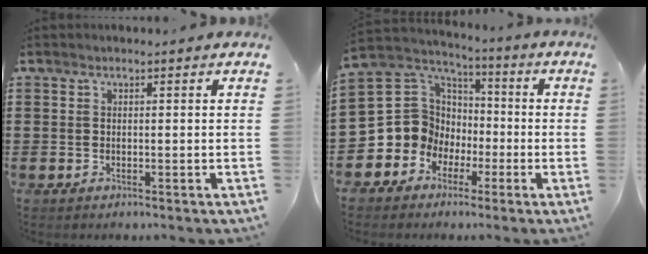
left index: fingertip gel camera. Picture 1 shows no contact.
{"total": 9.9, "force": [-1.0, 9.6, 2.2], "torque": [-0.104, -0.017, -0.016]}